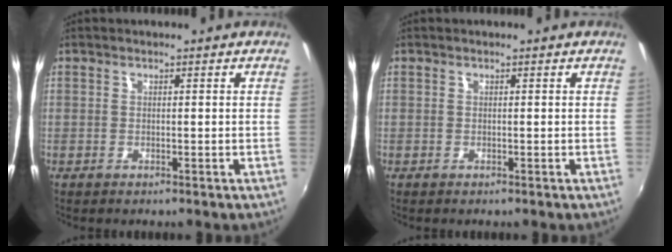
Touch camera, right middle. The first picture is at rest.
{"total": 0.0}